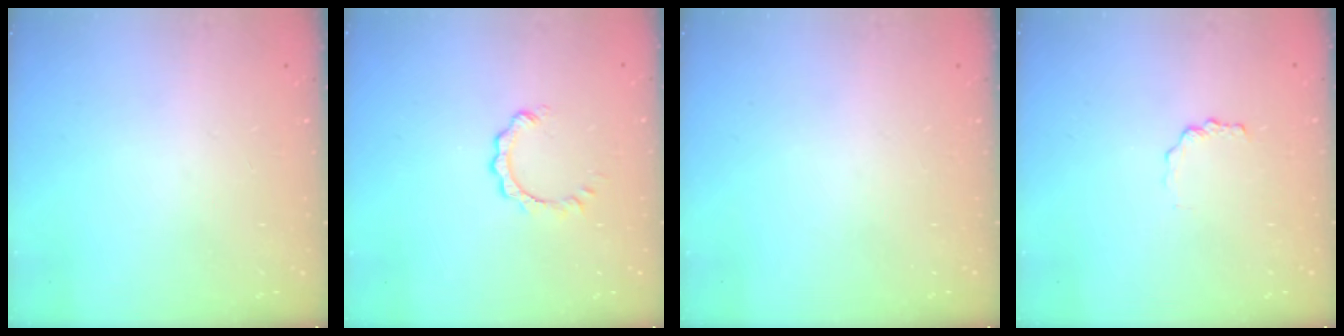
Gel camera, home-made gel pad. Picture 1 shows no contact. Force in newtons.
{"total": 1.7, "press": 1.7, "slide": 0.3}
{"total": 0.0}
{"total": 1.7, "press": 1.6, "slide": 0.2}